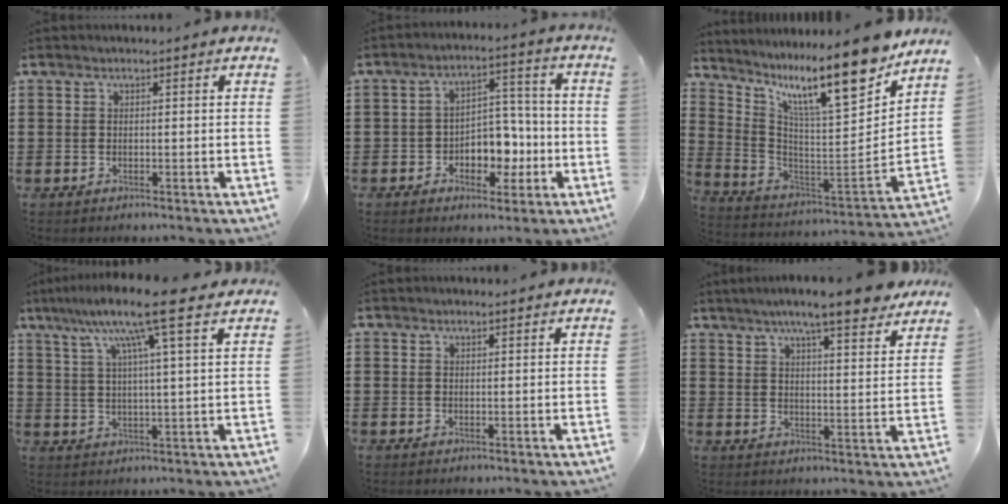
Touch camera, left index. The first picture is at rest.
{"total": 6.1, "force": [-1.9, 4.6, 3.5], "torque": [-0.062, 0.011, -0.036]}
{"total": 15.2, "force": [10.6, 2.7, 10.5], "torque": [-0.195, -0.071, 0.171]}
{"total": 10.9, "force": [6.6, 0.3, 8.6], "torque": [-0.167, -0.014, 0.105]}
{"total": 0.6, "force": [0.5, 0.4, 0.1], "torque": [-0.003, 0.002, 0.010]}
{"total": 8.1, "force": [6.7, 0.6, 4.6], "torque": [-0.092, -0.024, 0.114]}